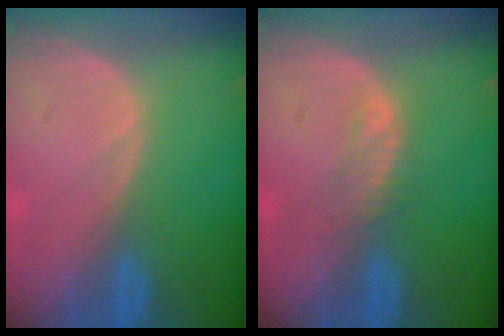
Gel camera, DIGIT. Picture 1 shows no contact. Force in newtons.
{"total": 1.8, "press": 1.8, "slide": 0.1}